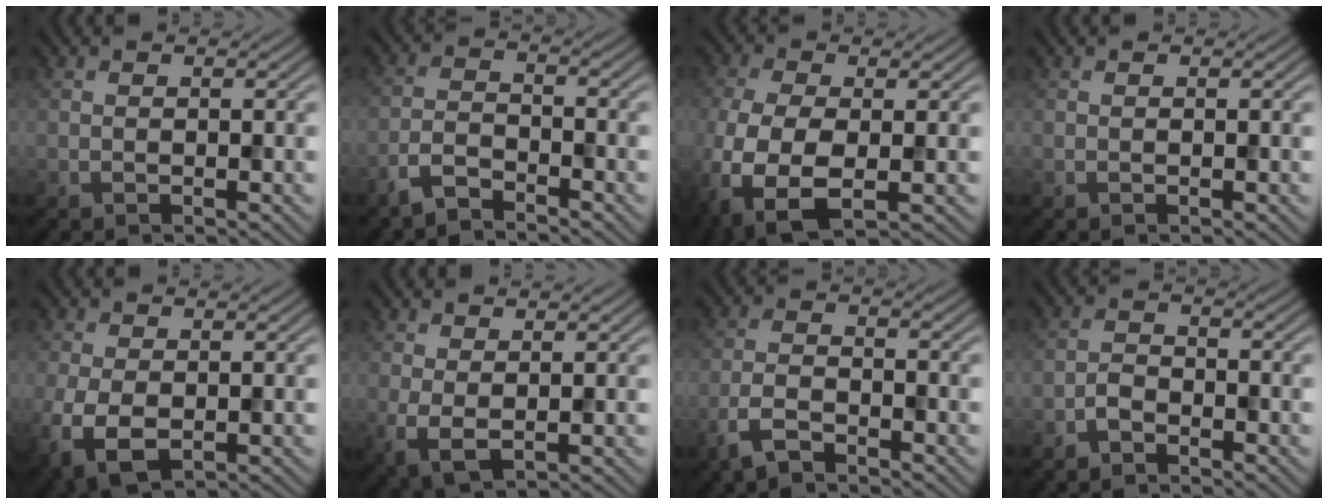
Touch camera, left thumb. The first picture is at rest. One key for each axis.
{"total": 3.8, "fx": -3.3, "fy": 1.0, "fz": 1.8, "tx": -0.042, "ty": -0.001, "tz": -0.078}
{"total": 9.9, "fx": -3.7, "fy": 5.1, "fz": 7.6, "tx": -0.213, "ty": -0.033, "tz": -0.067}
{"total": 0.0}
{"total": 6.2, "fx": -1.7, "fy": 3.9, "fz": 4.4, "tx": -0.116, "ty": -0.025, "tz": -0.030}
{"total": 3.1, "fx": 0.8, "fy": 1.6, "fz": 2.6, "tx": -0.065, "ty": -0.005, "tz": 0.016}
{"total": 4.4, "fx": -3.3, "fy": 1.3, "fz": 2.6, "tx": -0.064, "ty": -0.005, "tz": -0.078}
{"total": 2.1, "fx": -1.7, "fy": 0.8, "fz": 0.9, "tx": -0.015, "ty": 0.005, "tz": -0.041}